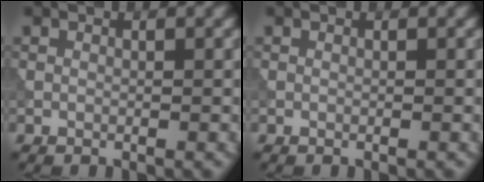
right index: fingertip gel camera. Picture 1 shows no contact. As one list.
[{"total": 0.0}]